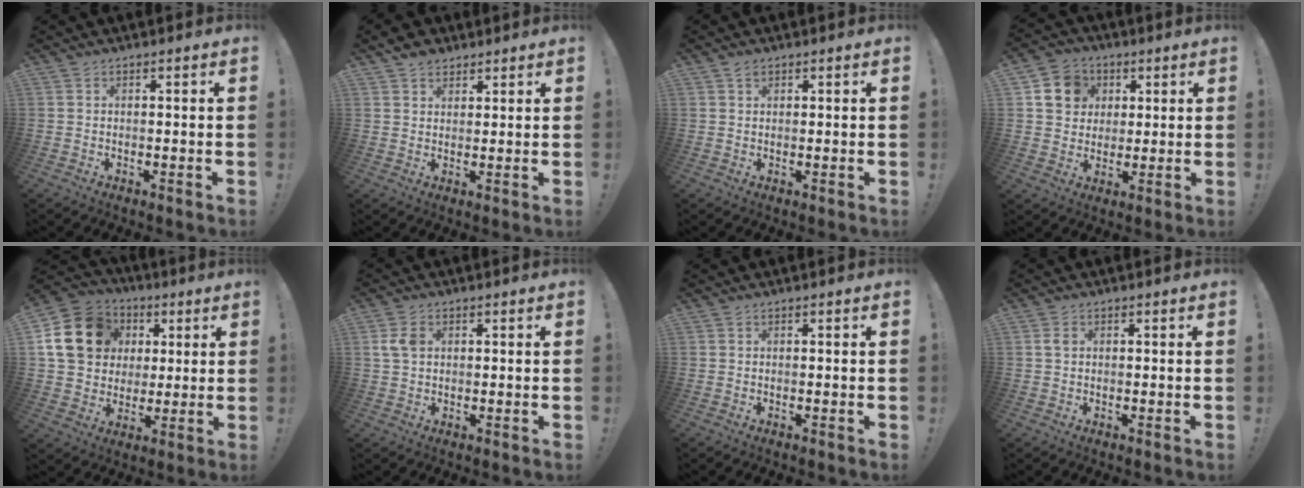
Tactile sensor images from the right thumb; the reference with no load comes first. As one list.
[{"total": 4.5, "force": [3.2, 3.1, 0.9], "torque": [-0.008, -0.015, 0.059]}, {"total": 1.1, "force": [0.8, 0.7, 0.4], "torque": [-0.002, -0.001, 0.015]}, {"total": 10.6, "force": [3.4, 9.4, 3.5], "torque": [-0.047, -0.008, 0.072]}, {"total": 18.7, "force": [4.8, 15.7, 9.0], "torque": [-0.143, -0.006, 0.109]}, {"total": 4.9, "force": [1.1, 3.6, 3.0], "torque": [-0.046, 0.007, 0.023]}, {"total": 0.0}, {"total": 1.4, "force": [0.4, 1.0, 0.9], "torque": [-0.002, -0.002, 0.005]}]